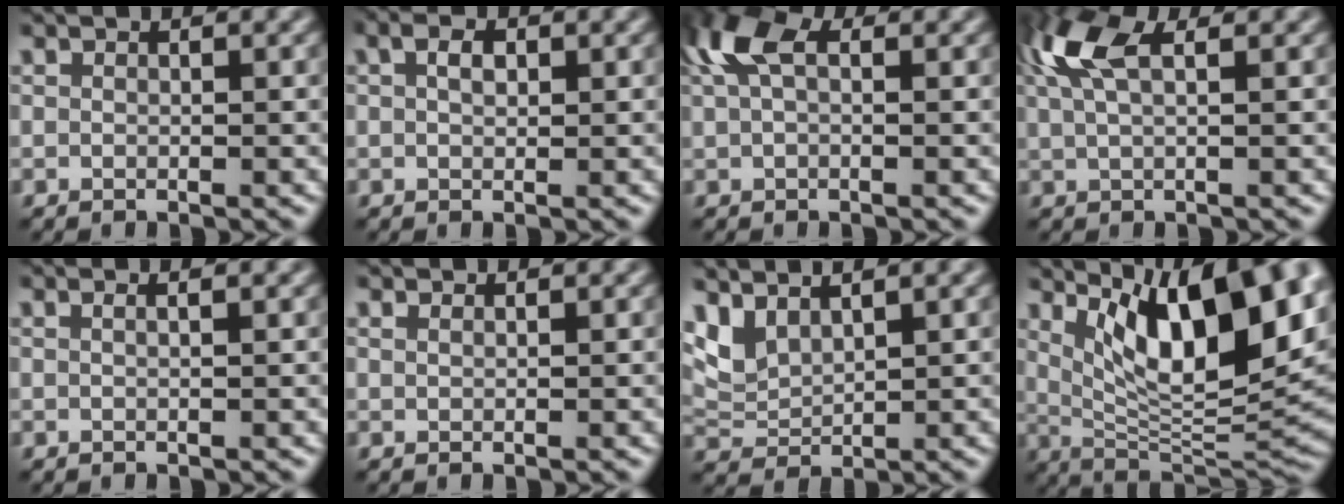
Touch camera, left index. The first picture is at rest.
{"total": 1.8, "force": [0.6, 1.0, 1.4], "torque": [-0.026, 0.004, 0.009]}
{"total": 5.1, "force": [2.1, 2.6, 3.8], "torque": [-0.090, 0.017, 0.031]}
{"total": 6.1, "force": [2.7, 2.5, 4.9], "torque": [-0.110, 0.023, 0.047]}
{"total": 1.3, "force": [0.5, 0.5, 1.0], "torque": [-0.006, -0.002, -0.003]}
{"total": 0.8, "force": [0.7, 0.3, 0.2], "torque": [-0.008, -0.002, 0.009]}
{"total": 3.2, "force": [2.5, 1.2, 1.6], "torque": [-0.044, 0.001, 0.058]}
{"total": 13.5, "force": [5.0, 4.8, 11.6], "torque": [-0.163, 0.001, 0.085]}